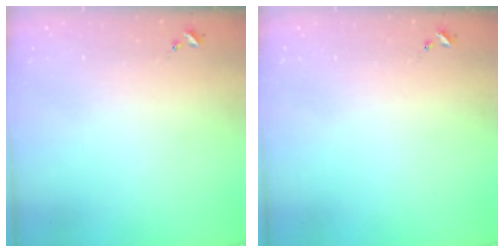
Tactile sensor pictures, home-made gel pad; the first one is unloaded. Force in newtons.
{"total": 0.0}